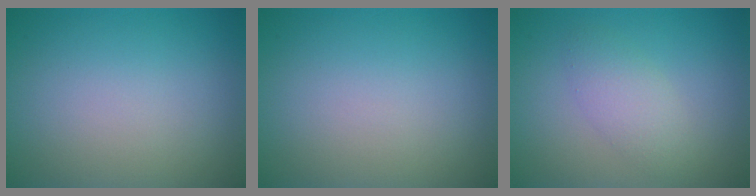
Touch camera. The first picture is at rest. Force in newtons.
{"total": 0.0}
{"total": 2.5, "press": 2.5, "slide": 0.2}